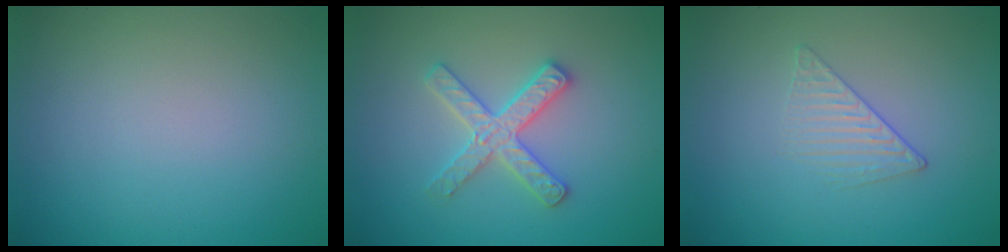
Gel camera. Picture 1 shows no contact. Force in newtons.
{"total": 2.9, "press": 2.9, "slide": 0.5}
{"total": 1.5, "press": 0.7, "slide": 1.3}